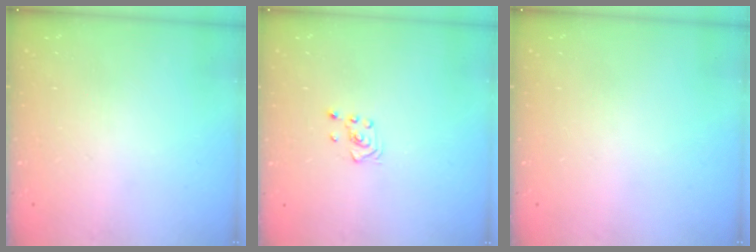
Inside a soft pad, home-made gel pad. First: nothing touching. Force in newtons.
{"total": 2.8, "press": 2.6, "slide": 1.0}
{"total": 0.0}